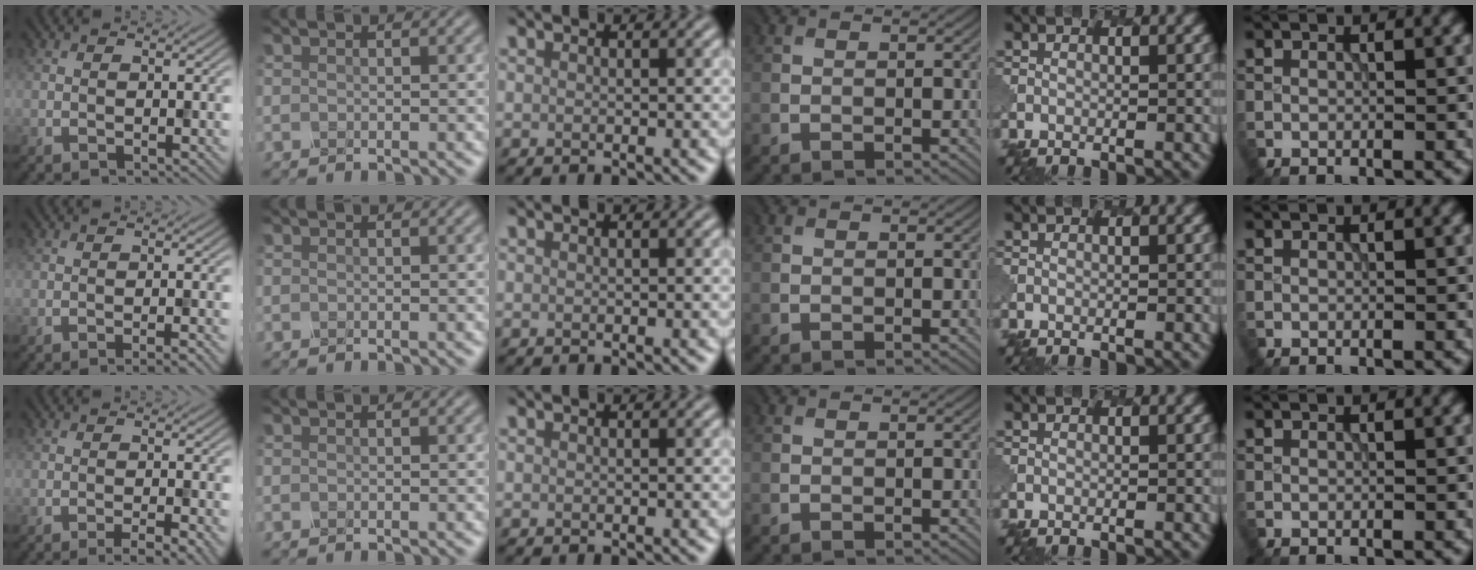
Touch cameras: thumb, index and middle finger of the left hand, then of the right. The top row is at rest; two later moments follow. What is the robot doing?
{"motion": "dispense", "object": "oil cruet"}